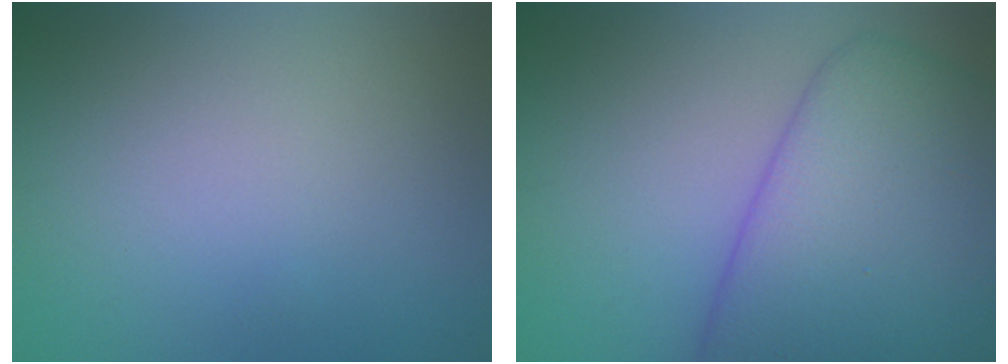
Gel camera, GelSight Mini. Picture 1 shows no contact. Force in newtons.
{"total": 10.8, "press": 10.8, "slide": 0.5}